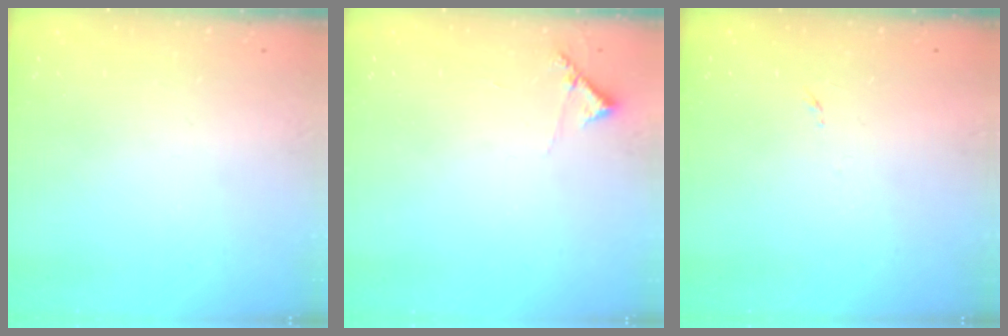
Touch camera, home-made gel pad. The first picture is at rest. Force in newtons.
{"total": 5.7, "press": 5.7, "slide": 0.3}
{"total": 2.6, "press": 2.6, "slide": 0.4}